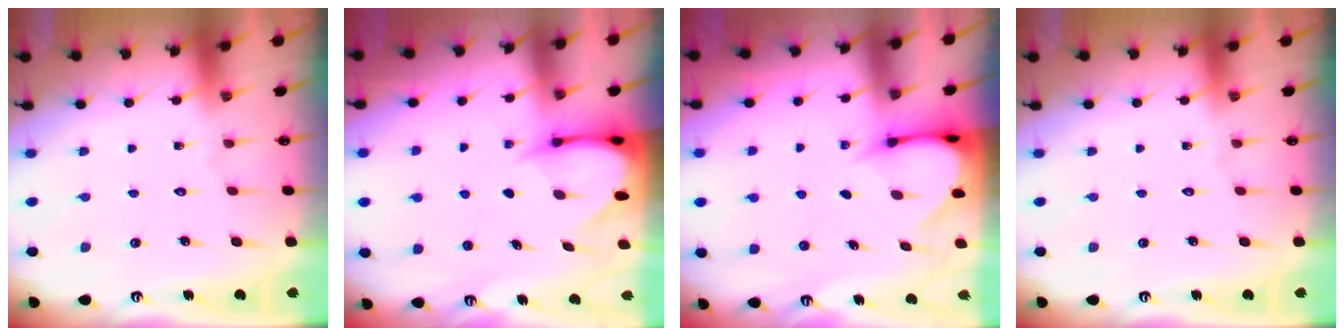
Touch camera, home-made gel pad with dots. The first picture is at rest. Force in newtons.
{"total": 3.7, "press": 3.7, "slide": 0.4}
{"total": 3.3, "press": 3.3, "slide": 0.2}
{"total": 0.0}